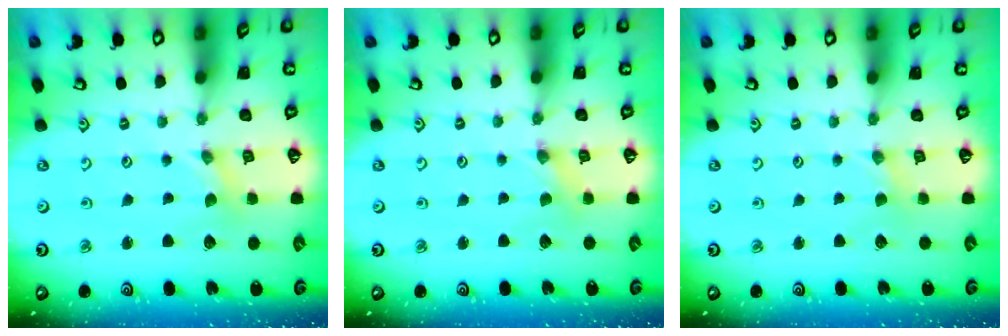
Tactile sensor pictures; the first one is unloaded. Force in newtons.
{"total": 0.0}
{"total": 0.7, "press": 0.7, "slide": 0.1}